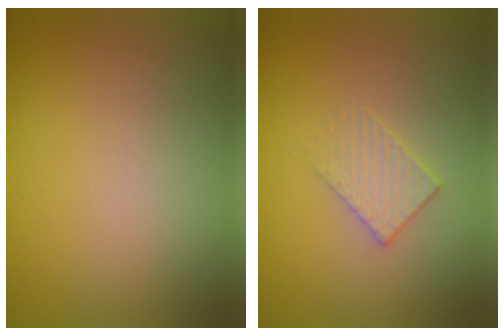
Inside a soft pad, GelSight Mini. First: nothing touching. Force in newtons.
{"total": 2.1, "press": 2.0, "slide": 0.3}